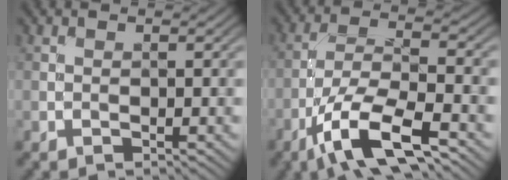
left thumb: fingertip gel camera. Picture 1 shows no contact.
{"total": 10.7, "force": [-6.0, 3.3, 8.3], "torque": [-0.156, -0.003, -0.120]}